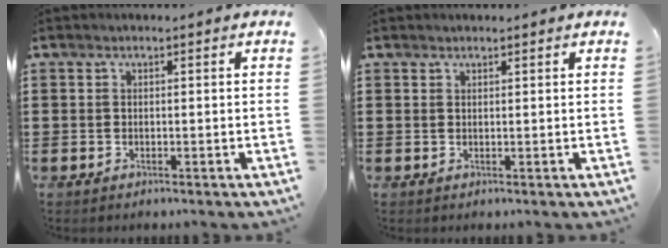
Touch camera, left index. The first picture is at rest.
{"total": 0.7, "force": [0.7, 0.2, 0.0], "torque": [-0.003, 0.000, 0.015]}